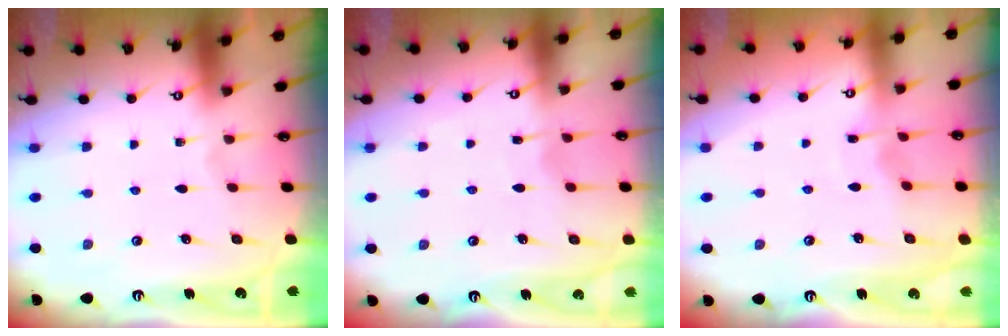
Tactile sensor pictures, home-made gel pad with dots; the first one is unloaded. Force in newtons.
{"total": 3.4, "press": 3.4, "slide": 0.4}
{"total": 2.6, "press": 2.6, "slide": 0.2}